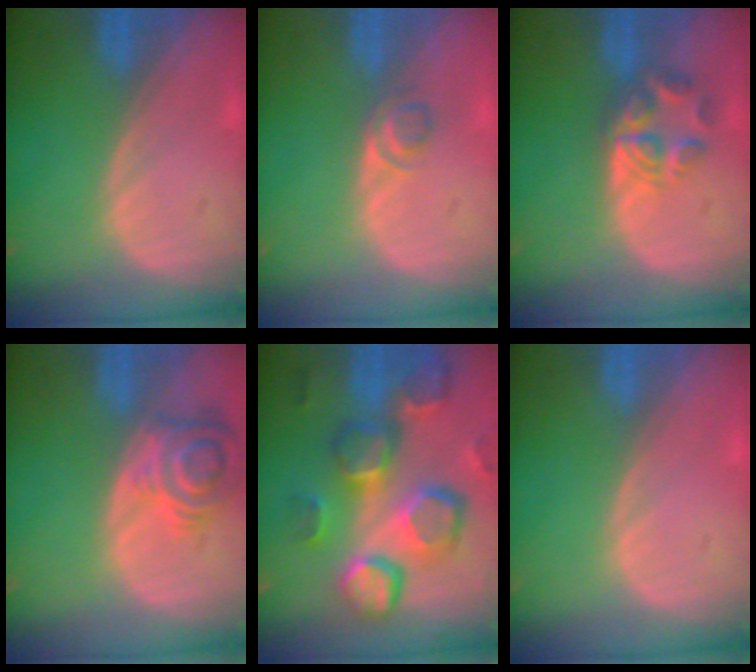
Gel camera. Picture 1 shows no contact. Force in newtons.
{"total": 2.2, "press": 2.0, "slide": 0.9}
{"total": 5.7, "press": 4.7, "slide": 3.1}
{"total": 7.1, "press": 6.5, "slide": 2.9}
{"total": 13.1, "press": 11.4, "slide": 6.4}
{"total": 0.0}